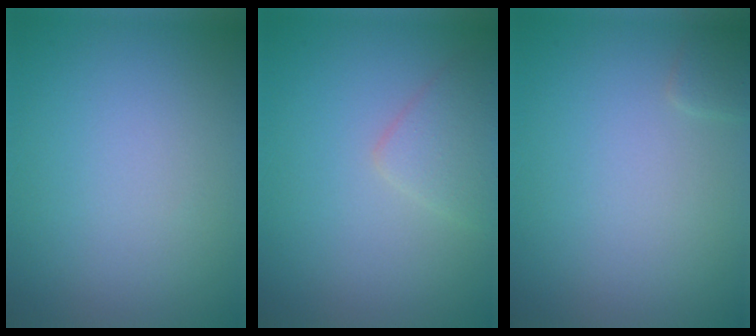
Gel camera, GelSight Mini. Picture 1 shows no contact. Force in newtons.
{"total": 2.3, "press": 2.3, "slide": 0.1}
{"total": 1.0, "press": 1.0, "slide": 0.1}